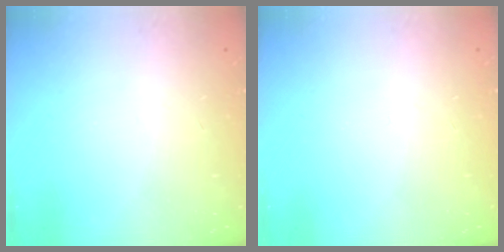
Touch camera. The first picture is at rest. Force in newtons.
{"total": 0.0}